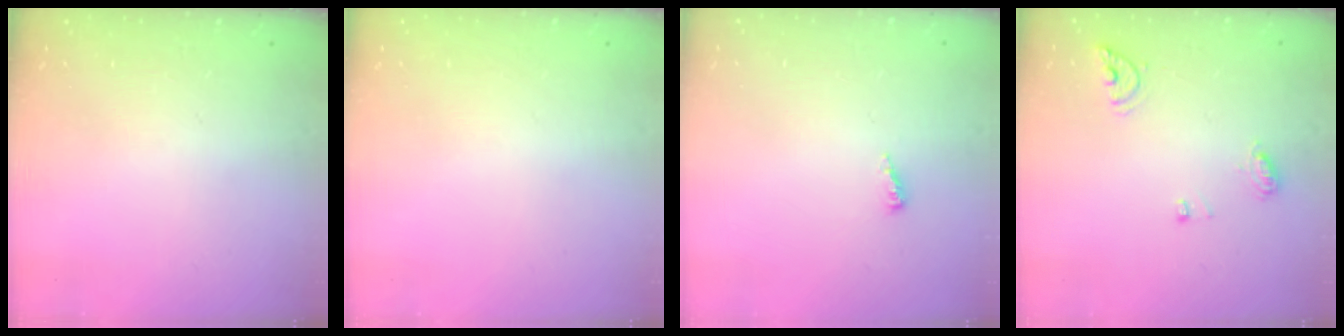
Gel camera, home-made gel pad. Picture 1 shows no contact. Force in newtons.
{"total": 0.0}
{"total": 2.5, "press": 2.5, "slide": 0.2}
{"total": 7.4, "press": 7.3, "slide": 0.9}